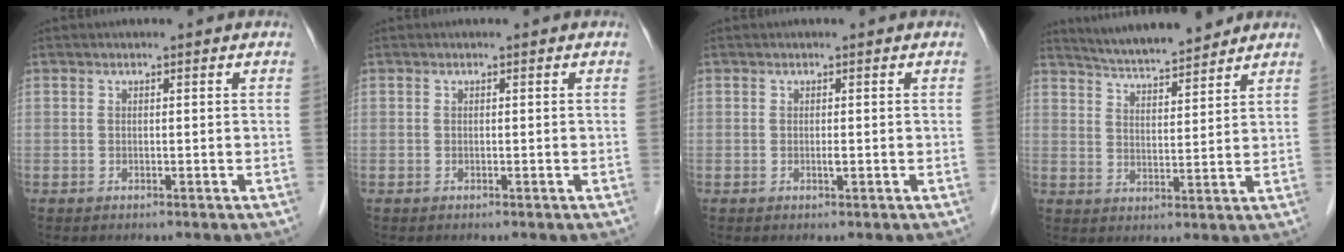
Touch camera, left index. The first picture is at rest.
{"total": 0.0}
{"total": 0.5, "force": [0.0, 0.1, 0.5], "torque": [-0.013, -0.001, -0.001]}
{"total": 10.1, "force": [9.4, 0.8, 3.6], "torque": [-0.064, 0.016, 0.155]}